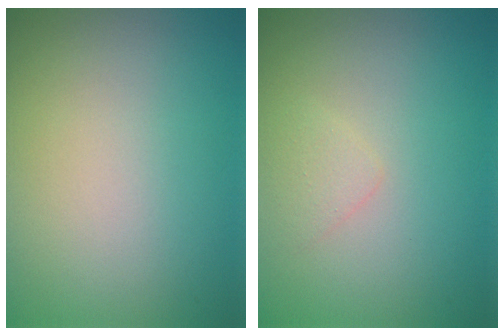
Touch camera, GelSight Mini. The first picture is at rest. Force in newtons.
{"total": 1.1, "press": 1.1, "slide": 0.1}